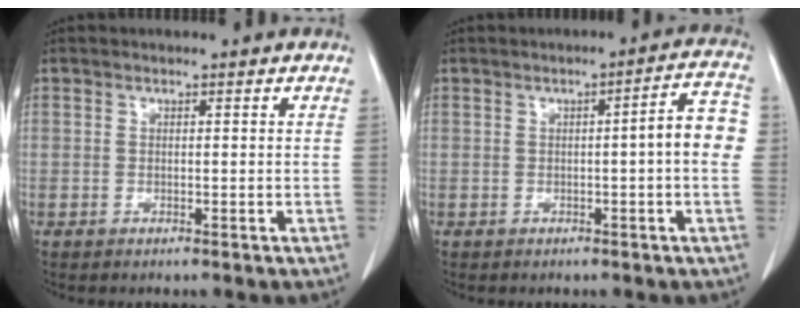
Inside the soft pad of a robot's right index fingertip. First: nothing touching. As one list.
[{"total": 6.1, "force": [-0.1, 0.5, 6.1], "torque": [-0.074, 0.016, -0.006]}]